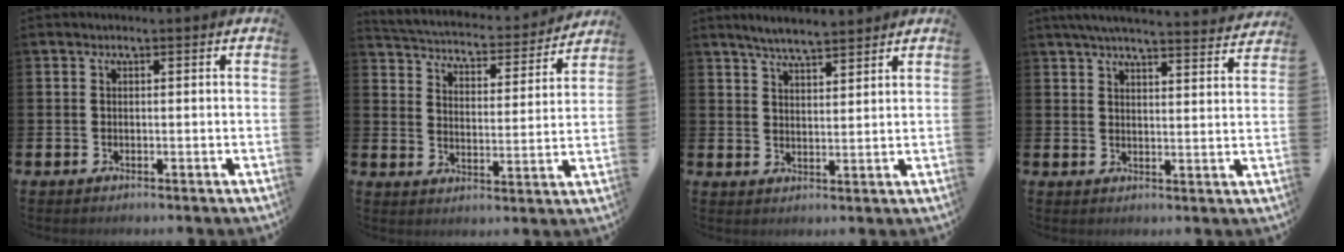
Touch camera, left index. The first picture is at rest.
{"total": 4.4, "force": [4.2, 0.9, 0.6], "torque": [-0.037, -0.041, 0.065]}
{"total": 4.9, "force": [4.7, 0.4, 1.1], "torque": [-0.027, -0.022, 0.085]}
{"total": 5.3, "force": [5.1, 0.0, 1.4], "torque": [-0.036, -0.031, 0.089]}